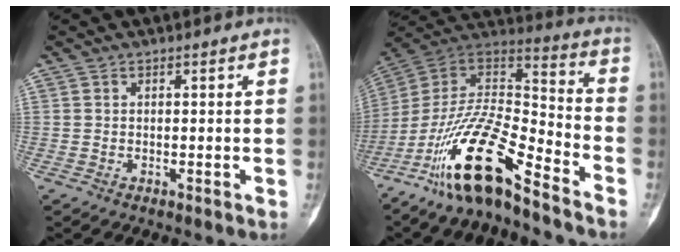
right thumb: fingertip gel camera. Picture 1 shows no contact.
{"total": 19.4, "force": [-12.8, 5.2, 13.5], "torque": [-0.250, 0.088, -0.231]}